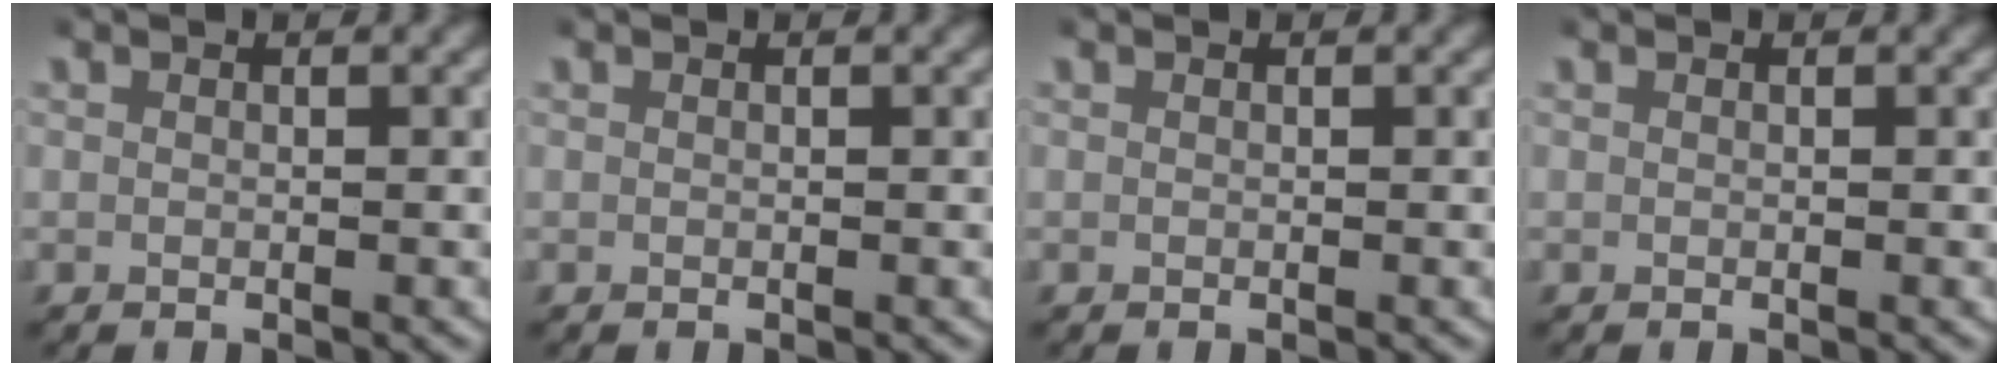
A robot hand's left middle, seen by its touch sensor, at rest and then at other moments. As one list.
[{"total": 0.0}, {"total": 0.0}, {"total": 0.0}]